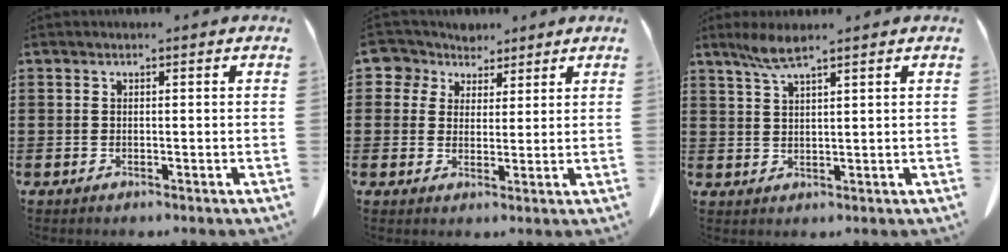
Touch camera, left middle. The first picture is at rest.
{"total": 4.9, "force": [3.3, 3.5, 0.5], "torque": [-0.038, -0.003, 0.060]}
{"total": 3.9, "force": [2.8, 0.3, 2.7], "torque": [-0.061, 0.001, 0.050]}